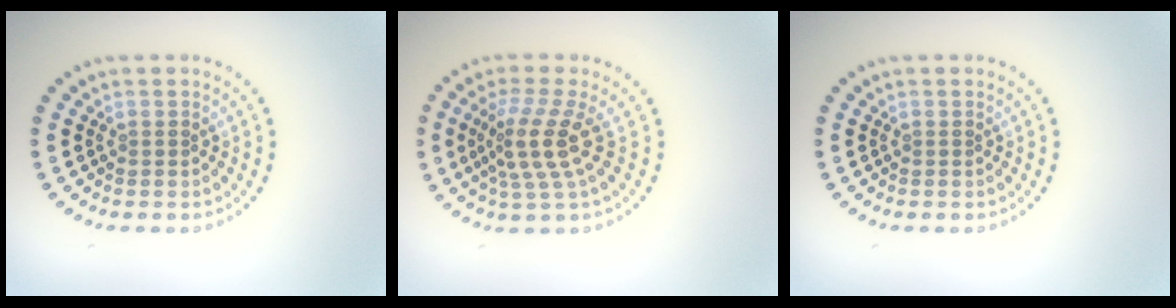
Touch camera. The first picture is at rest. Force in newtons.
{"total": 4.0, "press": 3.1, "slide": 2.5}
{"total": 0.0}